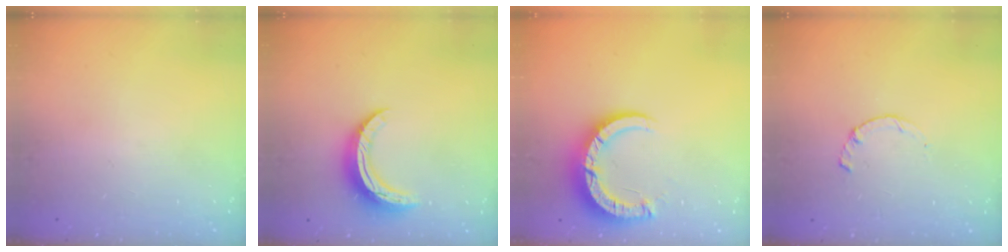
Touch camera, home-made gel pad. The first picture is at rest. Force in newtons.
{"total": 10.1, "press": 10.1, "slide": 0.5}
{"total": 8.9, "press": 8.9, "slide": 0.9}
{"total": 1.7, "press": 1.7, "slide": 0.3}